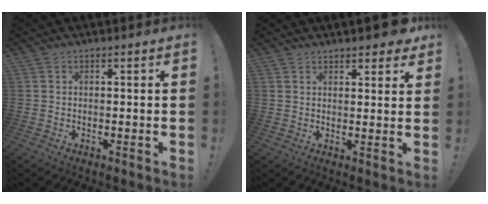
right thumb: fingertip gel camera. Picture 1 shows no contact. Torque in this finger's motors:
{"motor_torque": [0.02, 0.08, 0.35, 0.35, 0.01]}